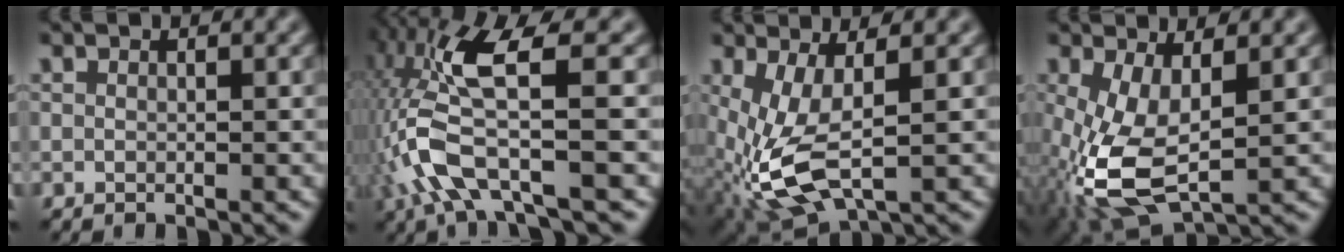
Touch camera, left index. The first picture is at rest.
{"total": 9.4, "force": [-1.7, 2.7, 8.9], "torque": [-0.207, 0.007, -0.038]}
{"total": 8.0, "force": [-1.4, 3.6, 7.0], "torque": [-0.181, -0.014, -0.024]}
{"total": 8.6, "force": [-1.4, 4.2, 7.3], "torque": [-0.187, -0.017, -0.025]}